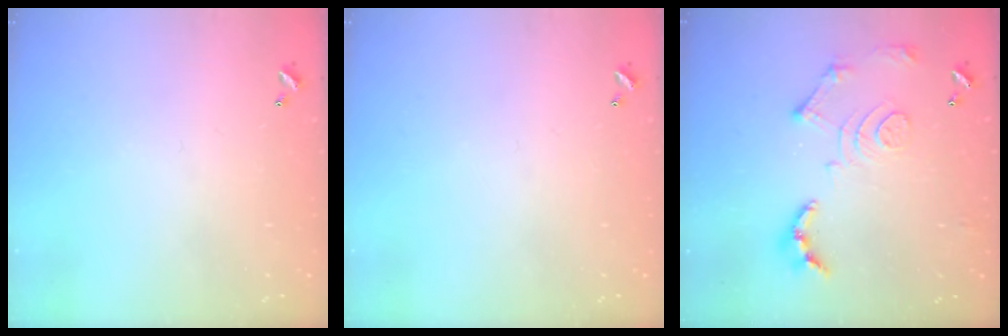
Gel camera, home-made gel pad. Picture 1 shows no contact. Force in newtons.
{"total": 0.0}
{"total": 14.2, "press": 14.1, "slide": 1.4}